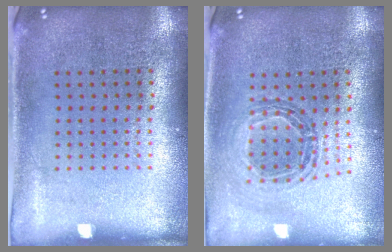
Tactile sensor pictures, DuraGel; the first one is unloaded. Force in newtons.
{"total": 0.8, "press": 0.8, "slide": 0.1}